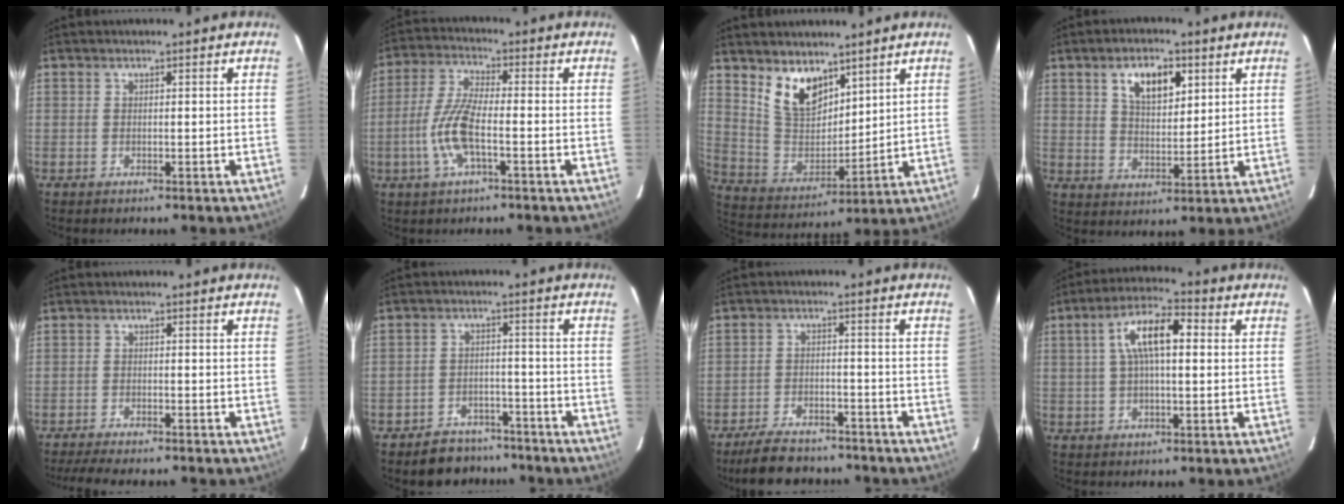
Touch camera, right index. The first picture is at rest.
{"total": 9.2, "force": [-2.8, 2.2, 8.5], "torque": [-0.186, 0.000, -0.058]}
{"total": 11.1, "force": [7.3, 6.0, 5.8], "torque": [-0.110, -0.001, 0.153]}
{"total": 8.7, "force": [4.1, 4.3, 6.3], "torque": [-0.109, 0.012, 0.075]}
{"total": 7.6, "force": [-6.6, 1.0, 3.7], "torque": [-0.088, -0.019, -0.107]}
{"total": 8.8, "force": [-7.4, 4.5, 1.6], "torque": [-0.049, 0.019, -0.097]}
{"total": 11.8, "force": [-9.9, 4.3, 4.7], "torque": [-0.110, 0.001, -0.148]}
{"total": 10.0, "force": [2.0, 3.7, 9.1], "torque": [-0.164, 0.024, 0.031]}